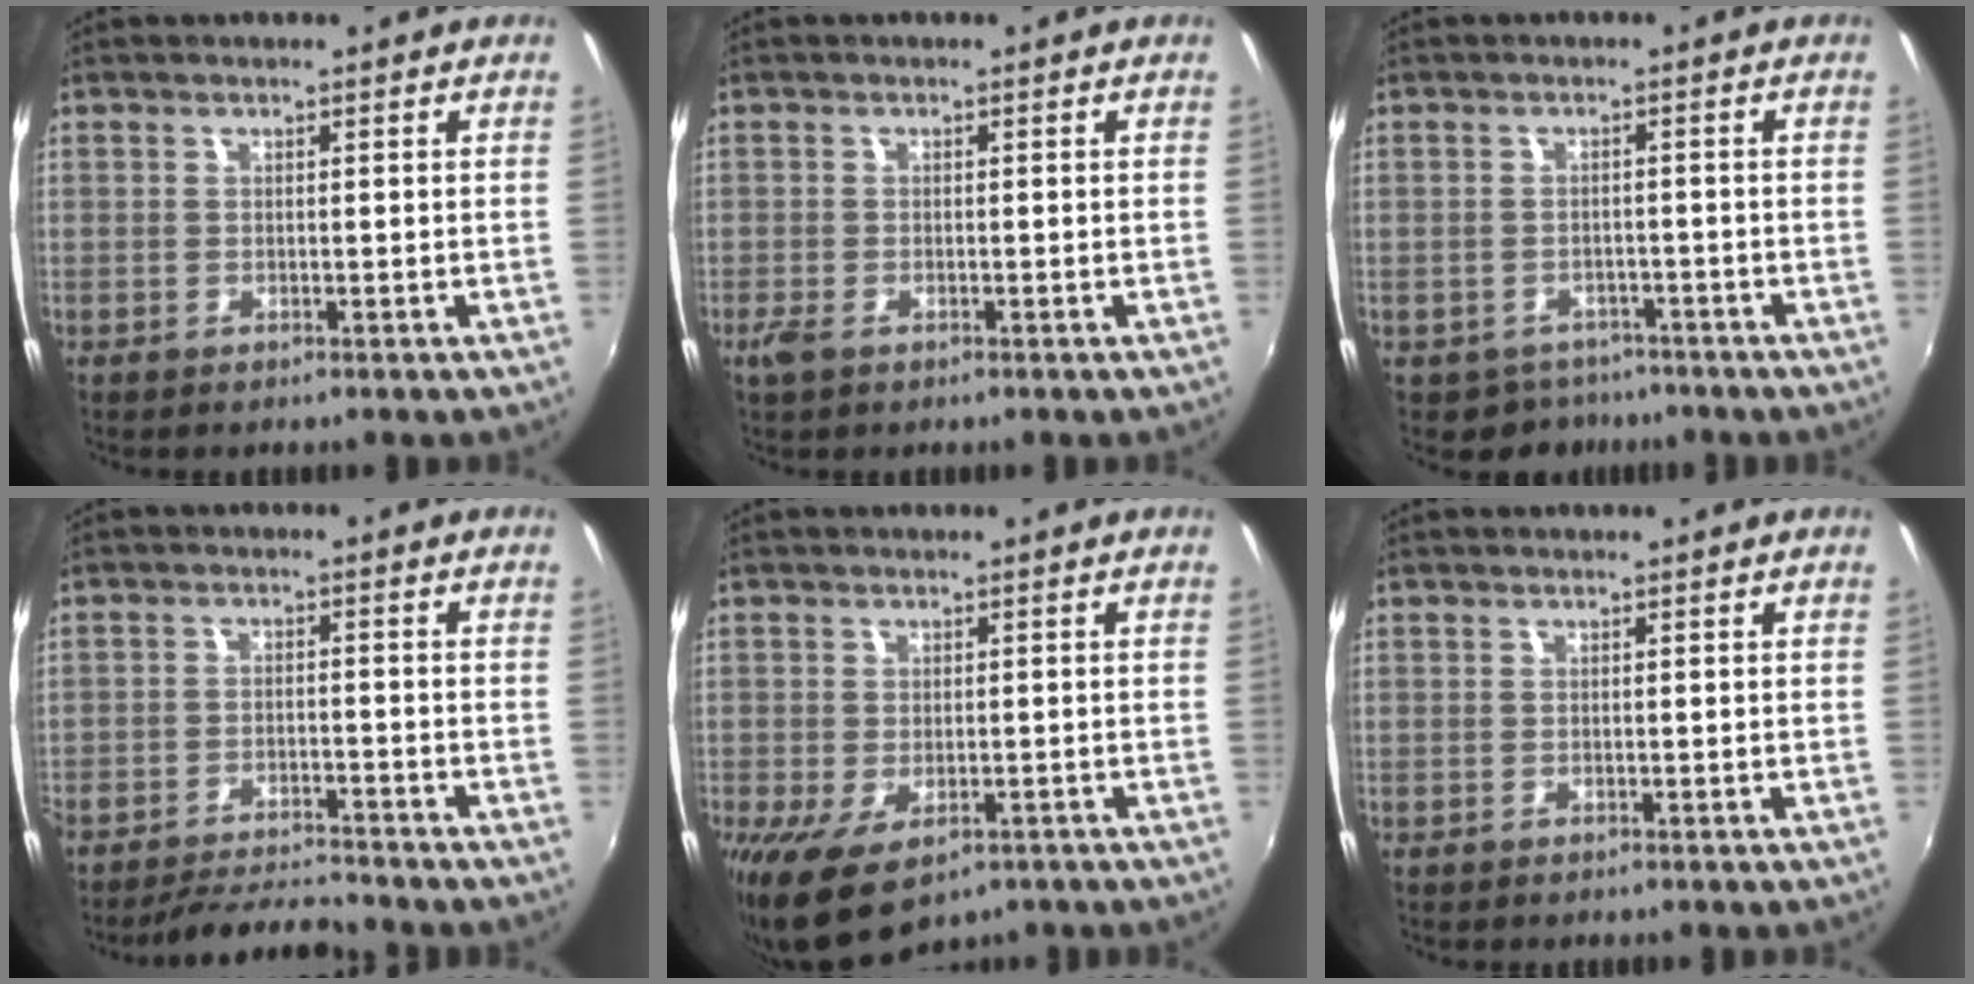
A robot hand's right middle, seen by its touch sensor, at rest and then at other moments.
{"total": 2.3, "force": [-1.4, 1.1, 1.4], "torque": [-0.031, -0.007, -0.027]}
{"total": 5.1, "force": [-3.9, 3.3, 0.6], "torque": [-0.023, 0.001, -0.054]}
{"total": 8.7, "force": [-8.3, 0.8, 2.5], "torque": [-0.069, 0.000, -0.133]}
{"total": 8.3, "force": [-4.1, 4.5, 5.7], "torque": [-0.111, -0.038, -0.060]}
{"total": 0.0}